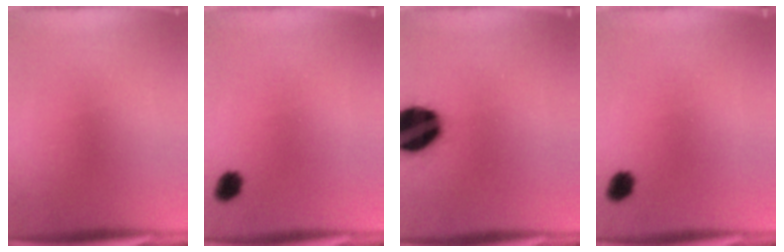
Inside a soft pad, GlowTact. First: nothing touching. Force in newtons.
{"total": 2.8}
{"total": 19.5}
{"total": 2.8}